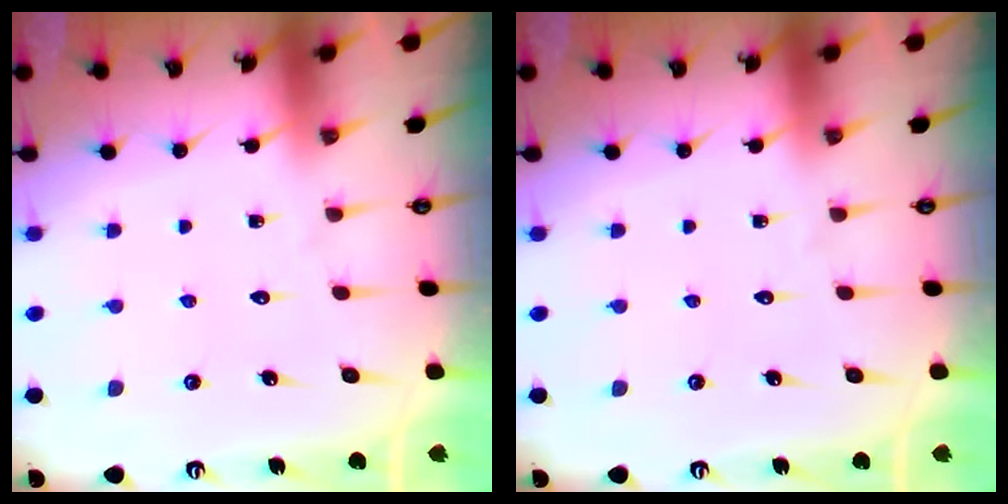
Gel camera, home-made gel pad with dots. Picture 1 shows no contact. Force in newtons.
{"total": 0.0}